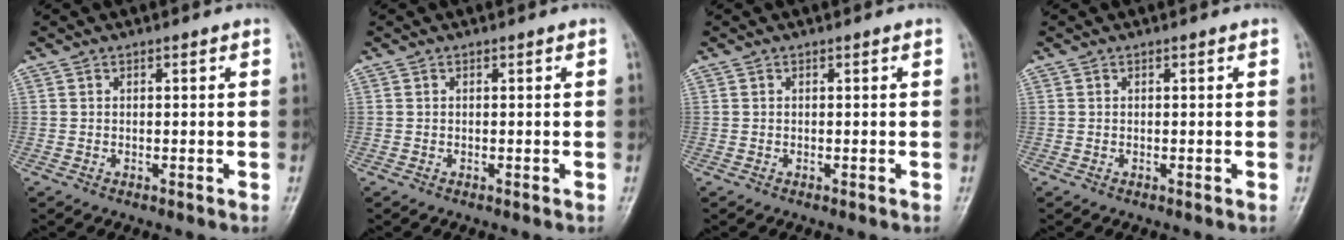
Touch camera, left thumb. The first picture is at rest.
{"total": 0.0}
{"total": 0.0}
{"total": 0.0}